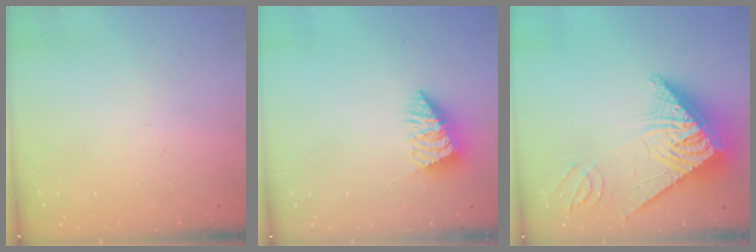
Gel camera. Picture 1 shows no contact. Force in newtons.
{"total": 2.6, "press": 2.6, "slide": 0.1}
{"total": 14.7, "press": 14.6, "slide": 1.5}